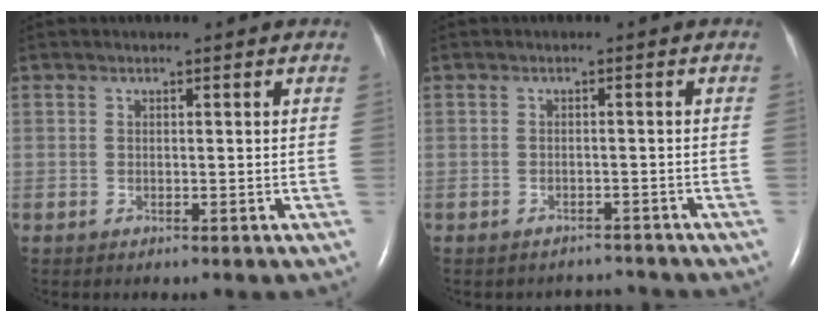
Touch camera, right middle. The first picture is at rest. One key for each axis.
{"total": 2.4, "fx": -2.3, "fy": 0.5, "fz": -0.6, "tx": 0.008, "ty": -0.002, "tz": -0.031}